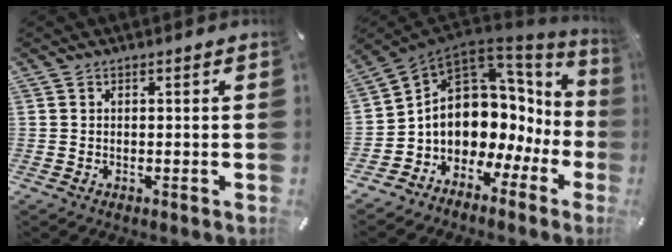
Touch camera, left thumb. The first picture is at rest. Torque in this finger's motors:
{"motor_torque": [0.76, 1.44, 1.07, 1.08, 0.16]}